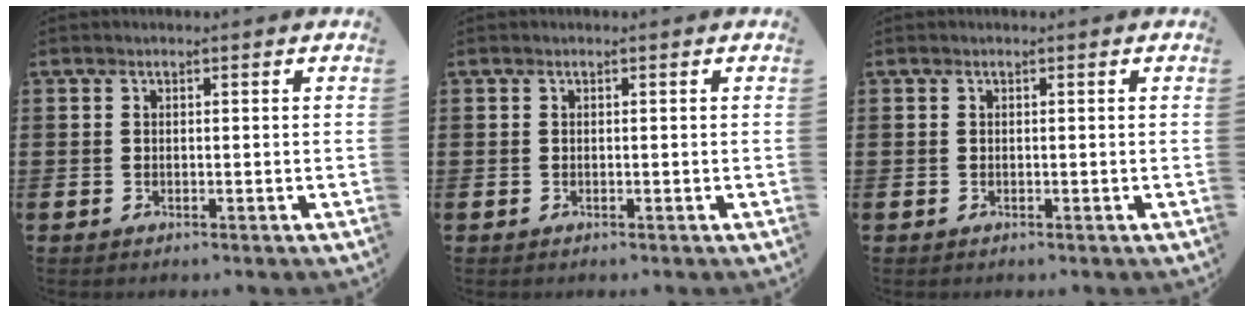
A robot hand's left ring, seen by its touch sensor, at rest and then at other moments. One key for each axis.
{"total": 0.0}
{"total": 0.0}